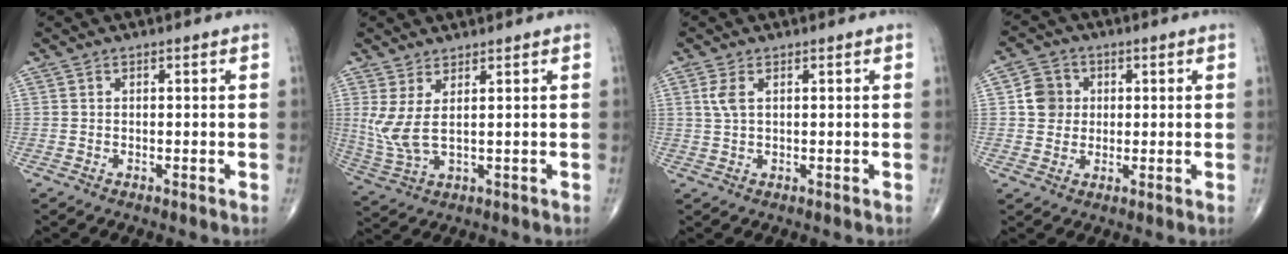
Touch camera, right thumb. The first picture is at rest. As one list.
[{"total": 6.8, "force": [1.8, 1.9, 6.2], "torque": [-0.163, -0.015, 0.047]}, {"total": 2.7, "force": [0.9, 1.2, 2.2], "torque": [-0.058, 0.007, 0.023]}, {"total": 5.5, "force": [0.8, 5.1, 2.0], "torque": [-0.013, 0.003, 0.008]}]